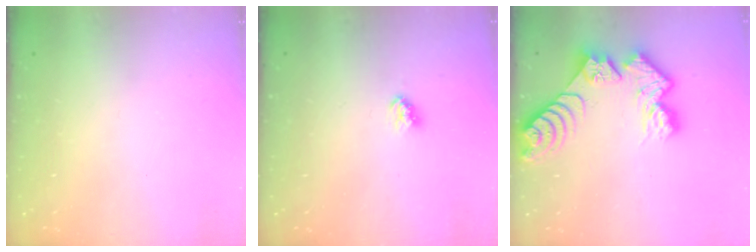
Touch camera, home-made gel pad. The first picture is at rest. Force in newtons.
{"total": 3.2, "press": 3.1, "slide": 0.4}
{"total": 11.8, "press": 11.8, "slide": 1.2}